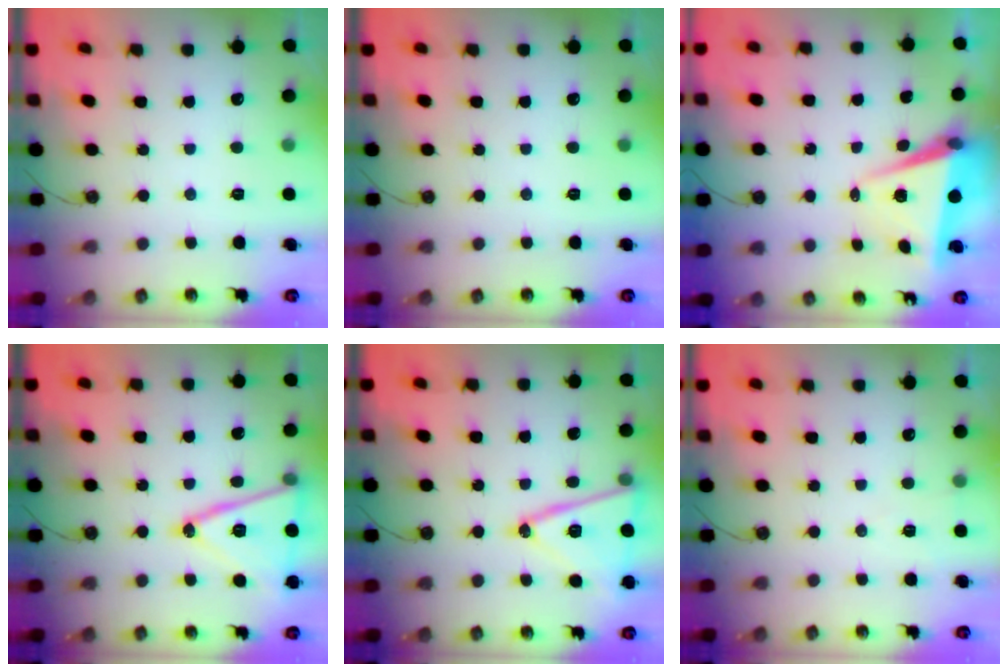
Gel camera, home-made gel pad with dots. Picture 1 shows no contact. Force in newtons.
{"total": 0.0}
{"total": 6.2, "press": 5.0, "slide": 3.7}
{"total": 18.0, "press": 17.7, "slide": 3.2}
{"total": 16.2, "press": 15.9, "slide": 3.4}
{"total": 5.4, "press": 3.1, "slide": 4.5}